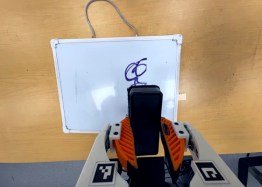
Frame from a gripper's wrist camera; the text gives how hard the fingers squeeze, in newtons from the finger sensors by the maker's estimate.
{"total": 8.1, "left": 6.6, "right": 9.6}